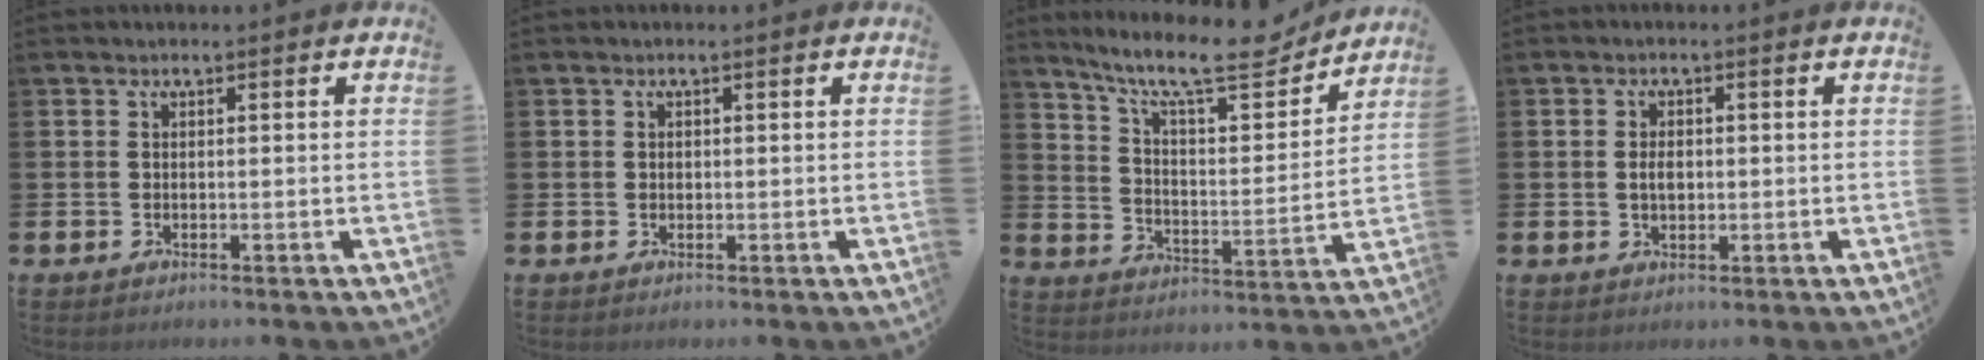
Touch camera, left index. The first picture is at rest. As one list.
[{"total": 0.6, "force": [0.1, 0.5, 0.2], "torque": [0.003, 0.002, -0.001]}, {"total": 12.0, "force": [10.0, 3.0, 5.9], "torque": [-0.125, -0.068, 0.165]}, {"total": 2.2, "force": [0.1, 1.4, 1.7], "torque": [-0.018, 0.001, -0.003]}]